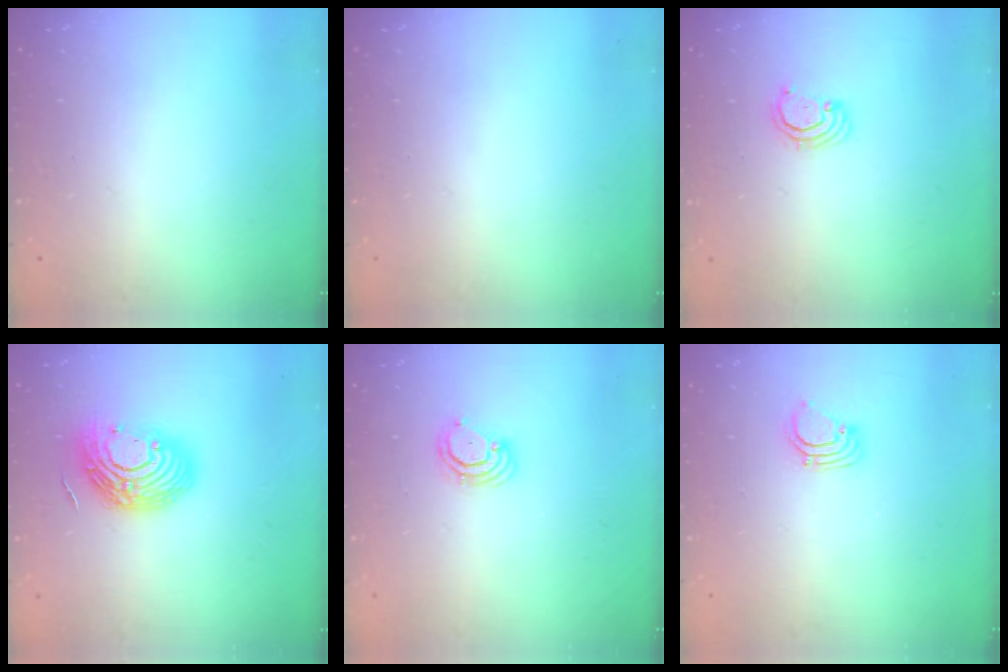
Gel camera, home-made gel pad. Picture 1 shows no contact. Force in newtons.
{"total": 0.0}
{"total": 2.5, "press": 2.5, "slide": 0.2}
{"total": 14.0, "press": 13.9, "slide": 1.1}
{"total": 4.4, "press": 4.4, "slide": 0.4}
{"total": 2.7, "press": 2.7, "slide": 0.1}